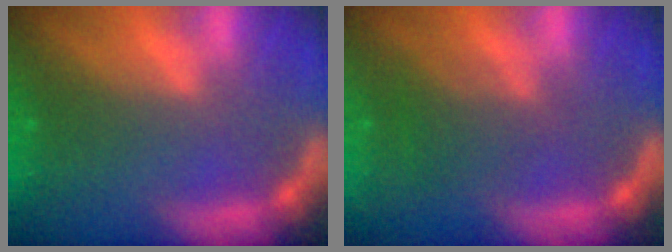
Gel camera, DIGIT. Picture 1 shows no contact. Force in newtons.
{"total": 3.0}